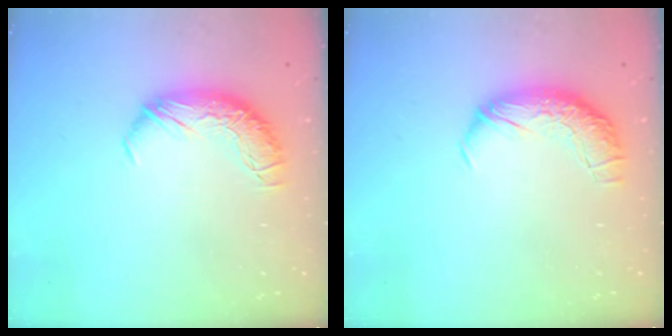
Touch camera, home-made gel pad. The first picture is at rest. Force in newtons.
{"total": 2.5, "press": 1.2, "slide": 2.2}